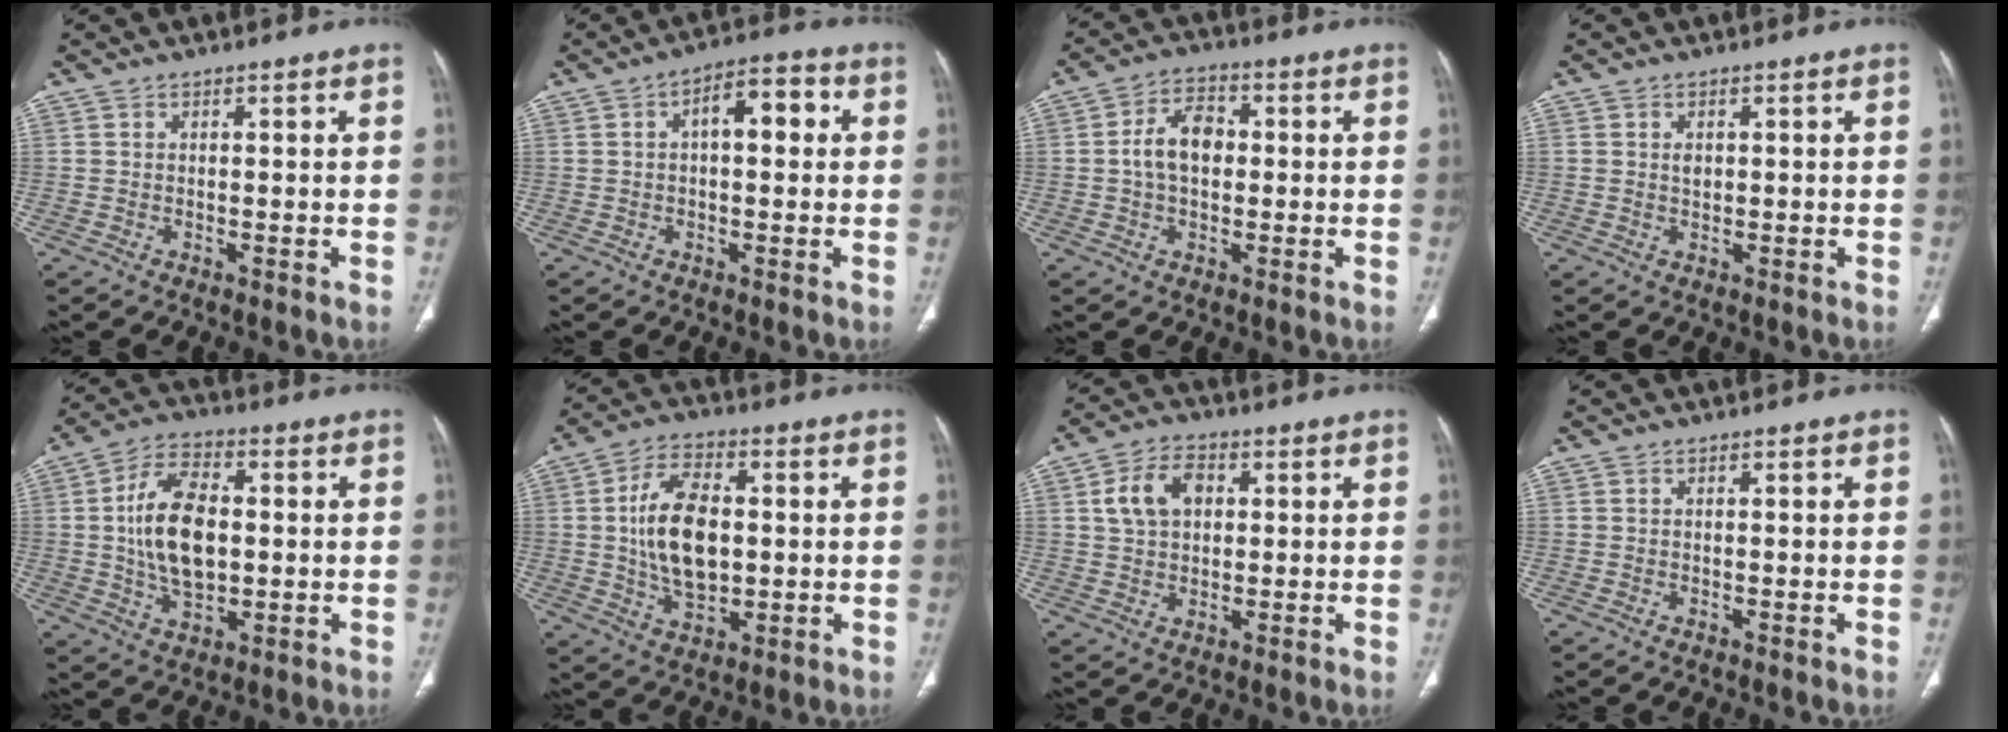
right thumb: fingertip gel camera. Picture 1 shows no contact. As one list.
[{"total": 7.7, "force": [1.4, 3.7, 6.6], "torque": [-0.083, 0.023, 0.015]}, {"total": 7.7, "force": [0.3, 5.1, 5.8], "torque": [-0.095, 0.018, -0.002]}, {"total": 1.4, "force": [0.3, 1.0, 0.9], "torque": [-0.011, -0.001, 0.008]}, {"total": 14.3, "force": [0.8, 8.2, 11.7], "torque": [-0.203, 0.007, 0.015]}, {"total": 14.2, "force": [0.9, 8.2, 11.6], "torque": [-0.197, 0.003, 0.019]}, {"total": 8.2, "force": [2.0, 5.7, 5.6], "torque": [-0.092, 0.009, 0.034]}, {"total": 0.0}]